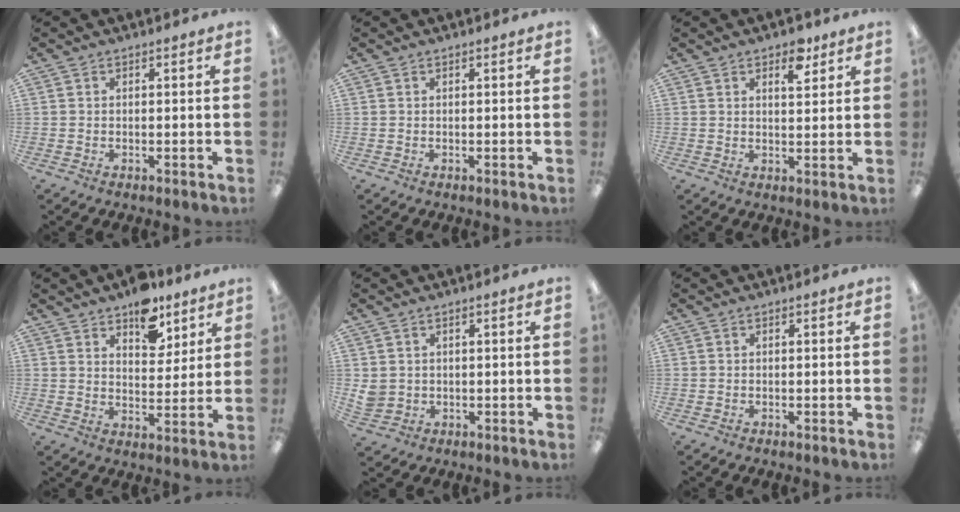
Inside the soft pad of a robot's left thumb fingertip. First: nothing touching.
{"total": 0.0}
{"total": 5.4, "force": [3.5, 2.5, 3.2], "torque": [-0.023, -0.016, 0.053]}
{"total": 9.6, "force": [7.0, 5.2, 3.9], "torque": [-0.038, -0.042, 0.123]}
{"total": 2.9, "force": [1.0, 2.7, 0.6], "torque": [-0.017, 0.004, 0.021]}
{"total": 0.0}